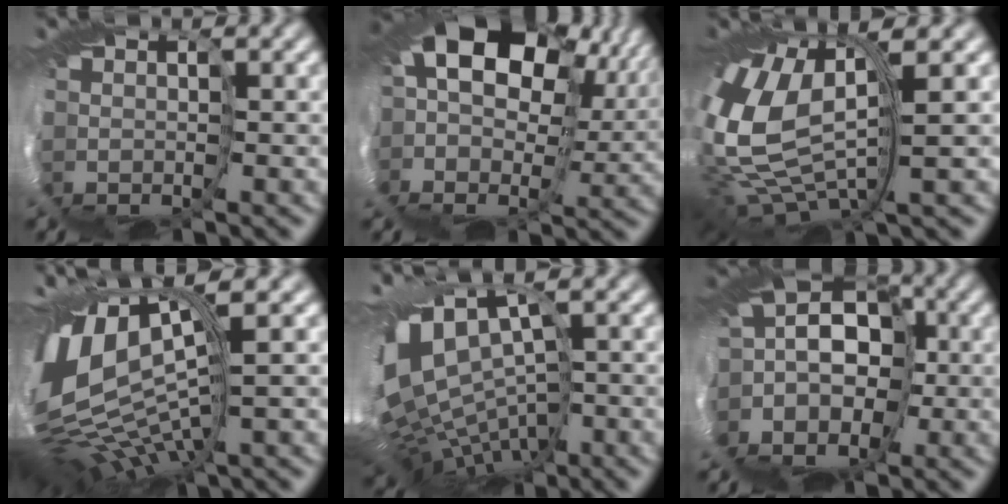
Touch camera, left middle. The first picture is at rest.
{"total": 13.3, "force": [4.1, 8.4, 9.4], "torque": [-0.215, 0.021, 0.065]}
{"total": 8.8, "force": [1.1, 3.3, 8.1], "torque": [-0.229, -0.010, 0.034]}
{"total": 9.9, "force": [1.7, 3.3, 9.2], "torque": [-0.236, -0.009, 0.058]}
{"total": 8.5, "force": [-2.2, 3.7, 7.3], "torque": [-0.159, 0.005, 0.005]}
{"total": 6.9, "force": [-2.9, 5.3, 3.3], "torque": [-0.086, 0.020, -0.064]}